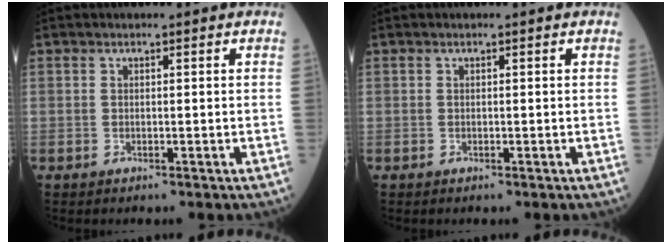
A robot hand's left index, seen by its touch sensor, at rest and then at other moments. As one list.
[{"total": 0.0}]